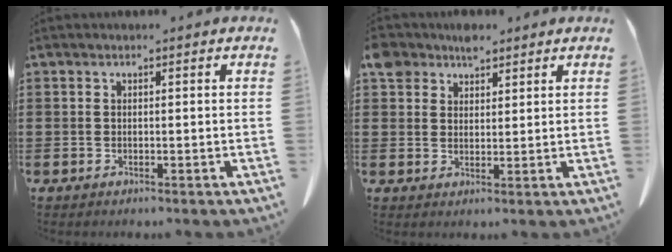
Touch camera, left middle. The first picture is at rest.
{"total": 4.8, "force": [3.7, 2.7, 1.6], "torque": [-0.037, 0.005, 0.071]}